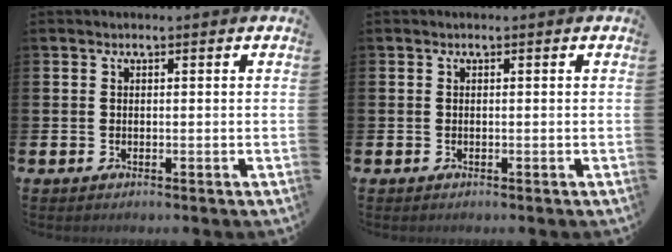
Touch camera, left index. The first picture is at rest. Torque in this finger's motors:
{"motor_torque": [0.00, 0.00, 0.00, 0.00]}